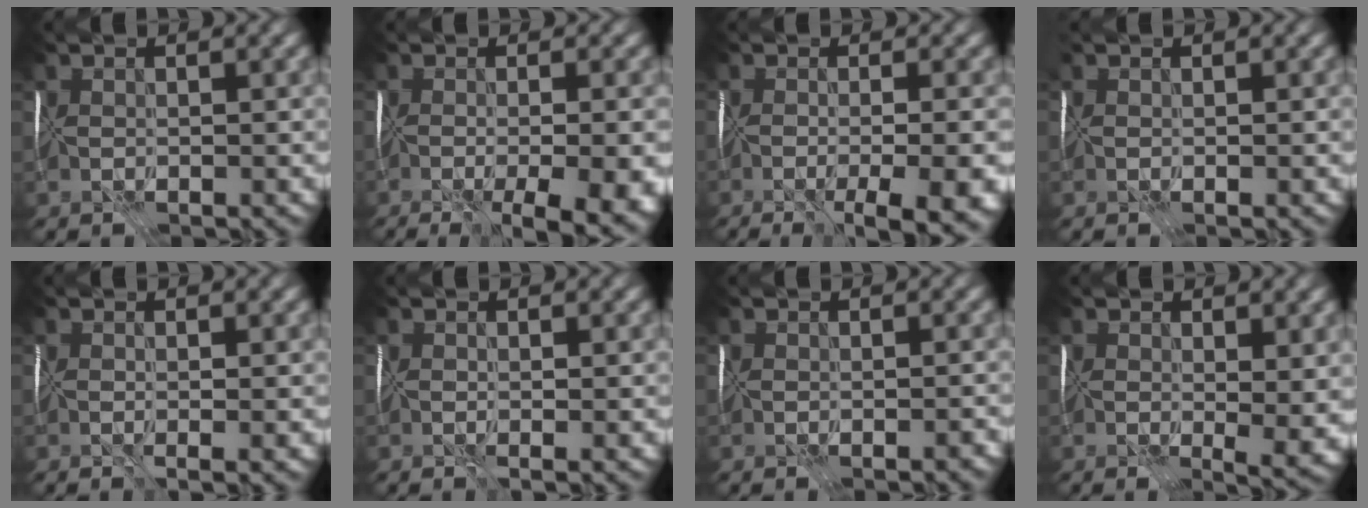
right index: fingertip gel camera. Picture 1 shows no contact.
{"total": 10.5, "force": [-4.8, 3.5, 8.7], "torque": [-0.110, -0.022, -0.036]}
{"total": 10.2, "force": [-5.3, 3.2, 8.2], "torque": [-0.096, -0.019, -0.038]}
{"total": 0.8, "force": [0.0, 0.2, 0.7], "torque": [-0.011, 0.002, 0.000]}
{"total": 1.7, "force": [-0.1, 0.3, 1.6], "torque": [-0.024, -0.004, 0.000]}
{"total": 1.0, "force": [0.1, 0.2, 1.0], "torque": [-0.013, 0.001, 0.001]}
{"total": 1.2, "force": [-1.0, 0.2, 0.6], "torque": [0.007, 0.003, -0.015]}
{"total": 6.4, "force": [0.8, 3.1, 5.5], "torque": [-0.075, -0.014, 0.028]}